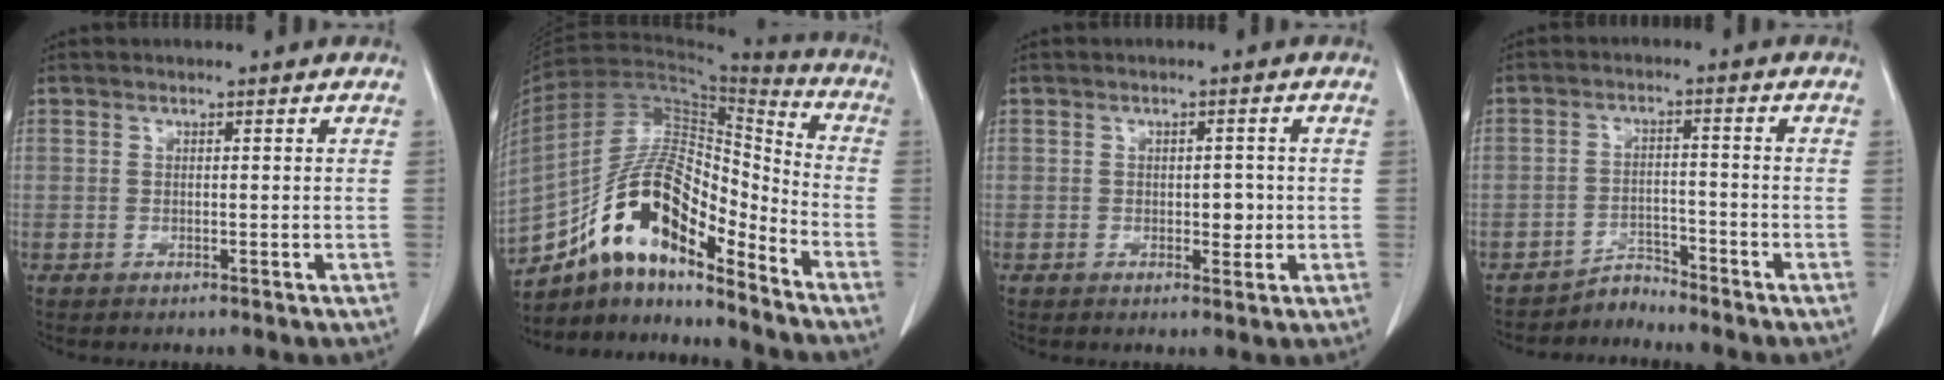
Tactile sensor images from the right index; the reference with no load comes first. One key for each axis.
{"total": 16.2, "fx": -11.3, "fy": 4.8, "fz": 10.6, "tx": -0.187, "ty": 0.040, "tz": -0.200}
{"total": 2.5, "fx": -0.3, "fy": 1.4, "fz": 2.0, "tx": -0.024, "ty": 0.001, "tz": -0.001}
{"total": 3.2, "fx": -3.0, "fy": 0.4, "fz": -0.9, "tx": 0.024, "ty": -0.001, "tz": -0.050}